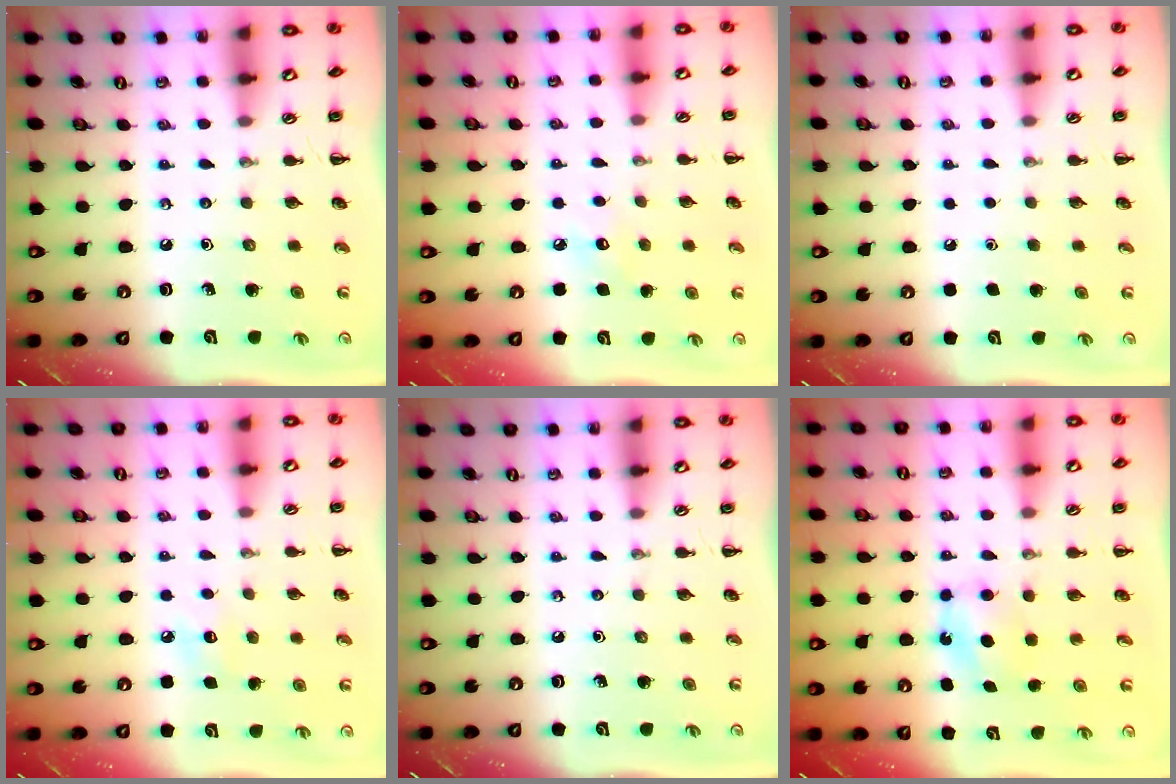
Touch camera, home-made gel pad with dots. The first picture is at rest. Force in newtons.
{"total": 6.2, "press": 6.0, "slide": 1.6}
{"total": 1.8, "press": 1.7, "slide": 0.1}
{"total": 6.3, "press": 6.1, "slide": 1.5}
{"total": 0.0}
{"total": 6.0, "press": 5.8, "slide": 1.8}